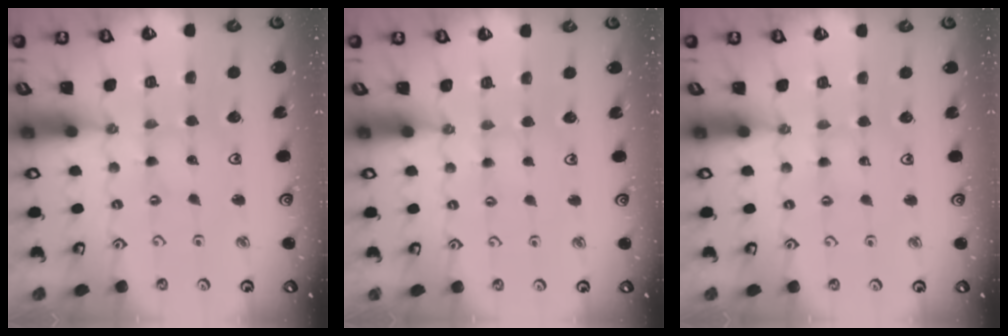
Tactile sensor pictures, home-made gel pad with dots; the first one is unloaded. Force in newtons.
{"total": 1.9, "press": 1.9, "slide": 0.2}
{"total": 1.5, "press": 1.5, "slide": 0.3}